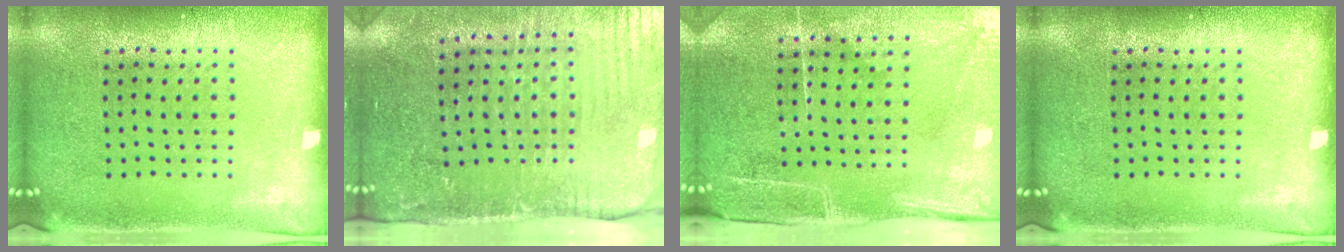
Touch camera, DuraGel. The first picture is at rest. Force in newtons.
{"total": 4.4, "press": 3.7, "slide": 2.4}
{"total": 4.7, "press": 3.8, "slide": 2.8}
{"total": 0.0}